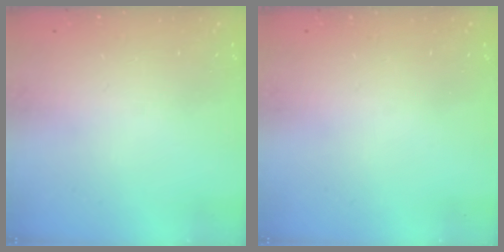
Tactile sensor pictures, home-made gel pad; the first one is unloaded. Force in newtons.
{"total": 0.0}